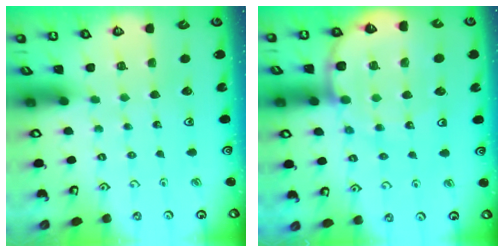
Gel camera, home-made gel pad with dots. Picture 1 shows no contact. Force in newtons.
{"total": 11.2, "press": 10.8, "slide": 3.2}